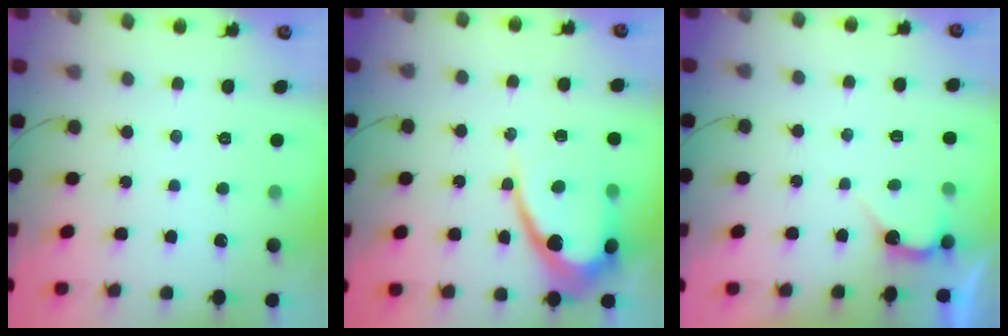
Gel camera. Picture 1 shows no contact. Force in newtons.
{"total": 10.8, "press": 10.8, "slide": 0.9}
{"total": 2.8, "press": 2.8, "slide": 0.2}